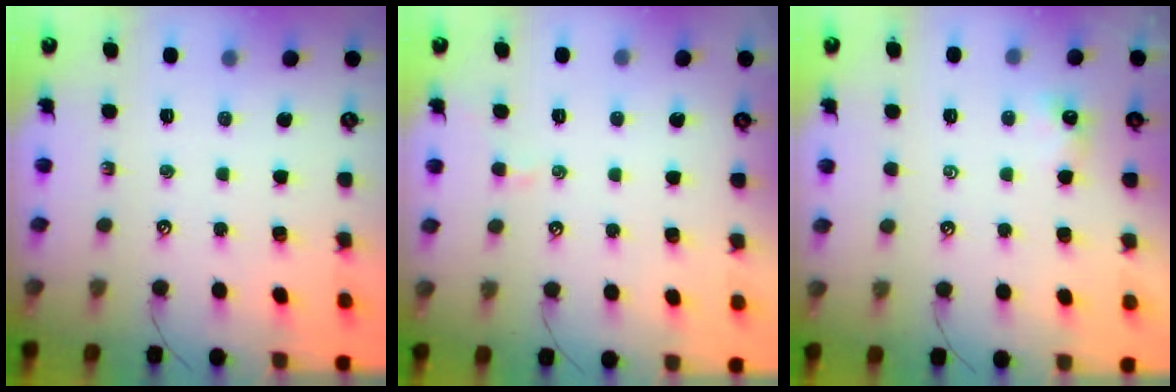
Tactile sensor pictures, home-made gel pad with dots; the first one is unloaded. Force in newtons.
{"total": 1.0, "press": 0.8, "slide": 0.5}
{"total": 0.0}